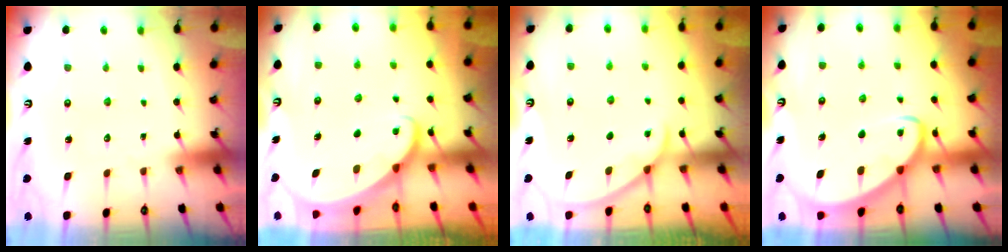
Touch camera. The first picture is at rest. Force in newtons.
{"total": 2.1, "press": 2.1, "slide": 0.2}
{"total": 0.8, "press": 0.8, "slide": 0.2}
{"total": 3.8, "press": 3.8, "slide": 0.4}